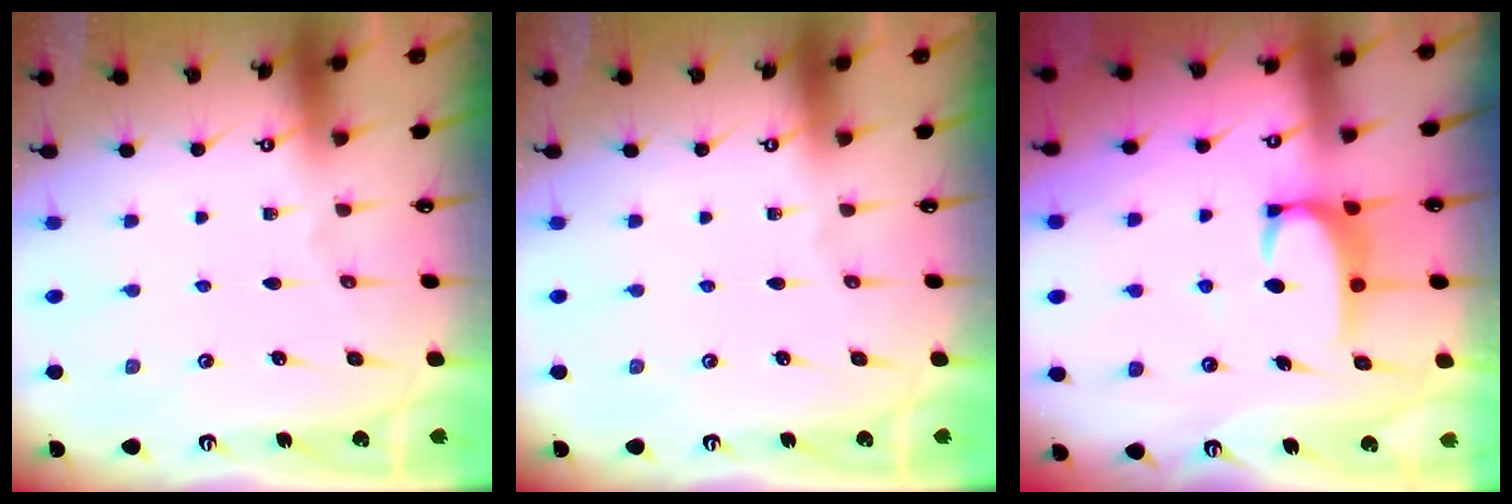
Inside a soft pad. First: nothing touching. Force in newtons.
{"total": 0.0}
{"total": 2.9, "press": 2.9, "slide": 0.3}